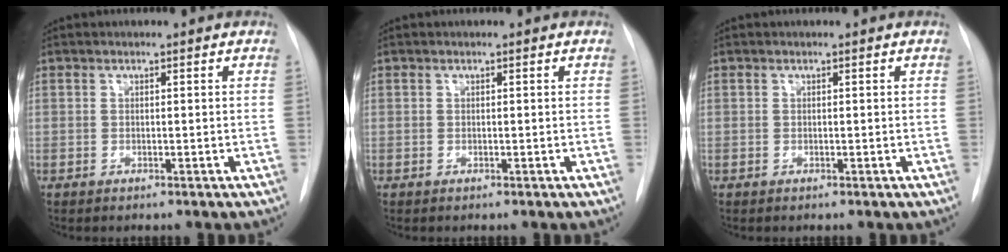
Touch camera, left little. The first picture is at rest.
{"total": 0.0}
{"total": 0.0}